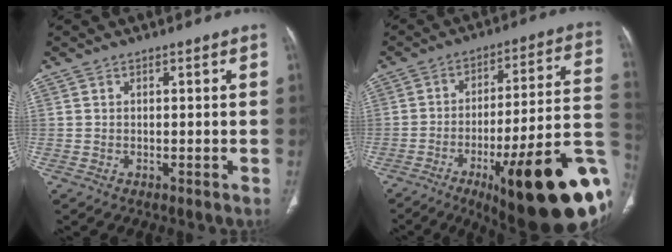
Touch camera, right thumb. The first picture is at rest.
{"total": 30.6, "force": [-11.7, 7.0, 27.4], "torque": [-0.292, 0.045, -0.166]}